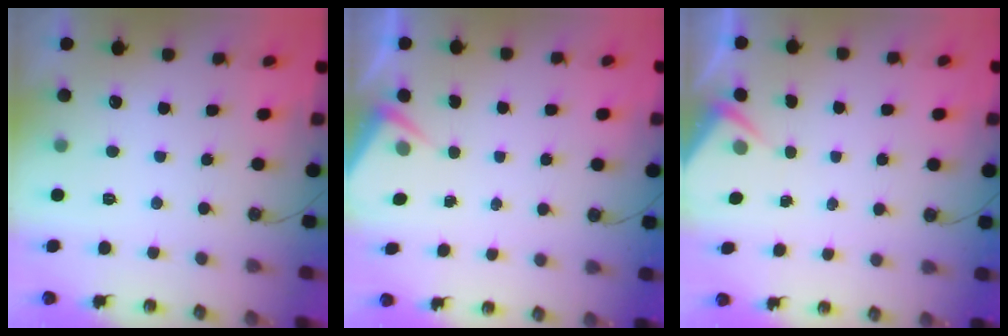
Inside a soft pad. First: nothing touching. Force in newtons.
{"total": 3.0, "press": 3.0, "slide": 0.4}
{"total": 2.9, "press": 2.9, "slide": 0.4}